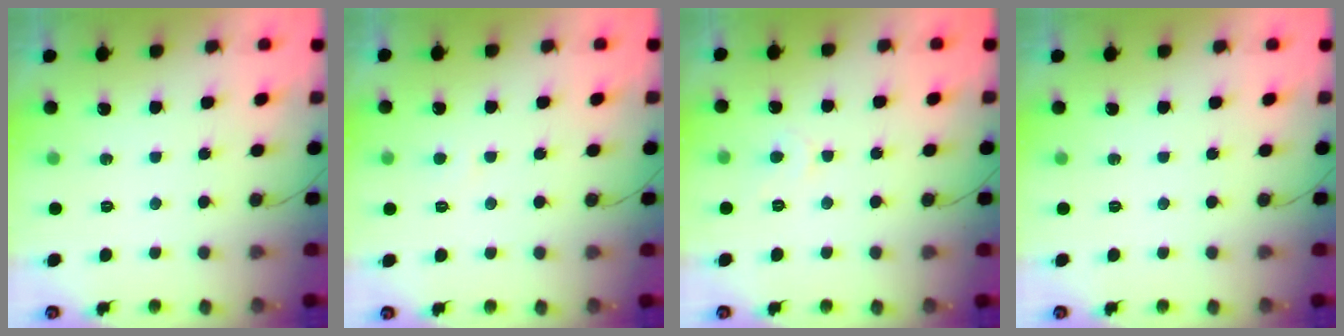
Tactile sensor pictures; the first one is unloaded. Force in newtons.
{"total": 2.5, "press": 2.4, "slide": 0.3}
{"total": 4.1, "press": 4.1, "slide": 0.6}
{"total": 0.0}